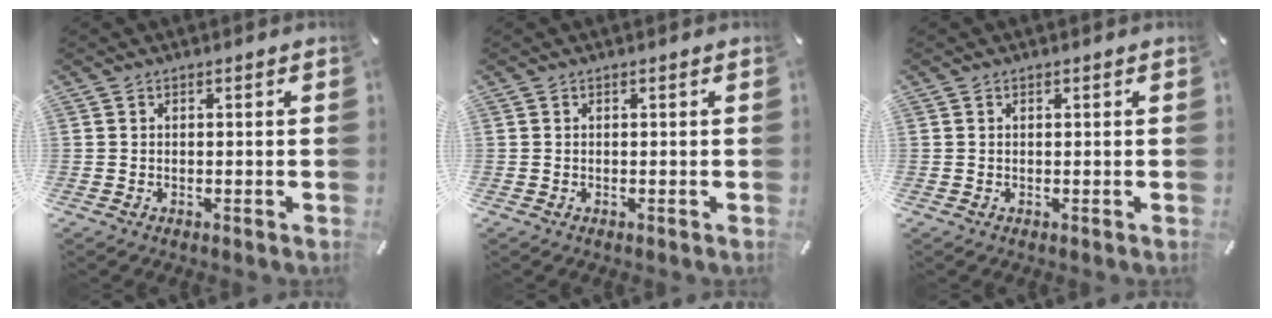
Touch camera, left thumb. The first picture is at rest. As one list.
[{"total": 0.0}, {"total": 0.0}]